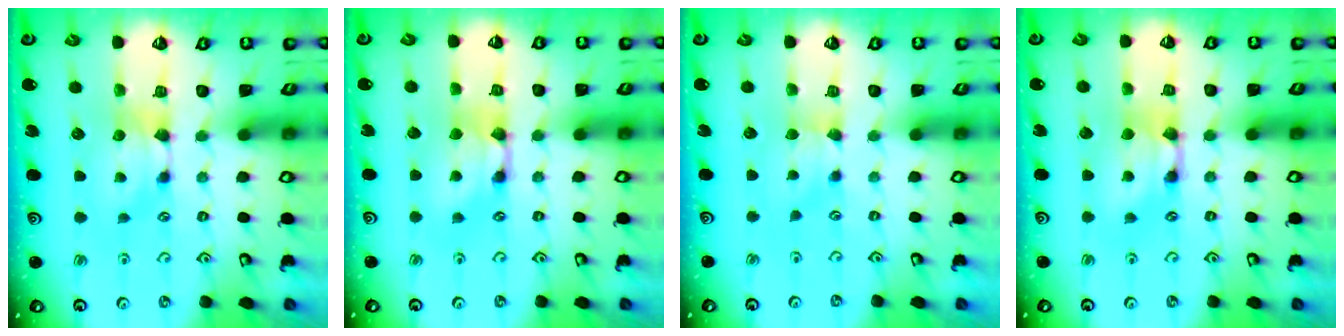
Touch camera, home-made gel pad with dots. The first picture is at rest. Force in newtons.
{"total": 2.6, "press": 2.6, "slide": 0.2}
{"total": 1.2, "press": 1.1, "slide": 0.4}
{"total": 3.1, "press": 3.1, "slide": 0.3}